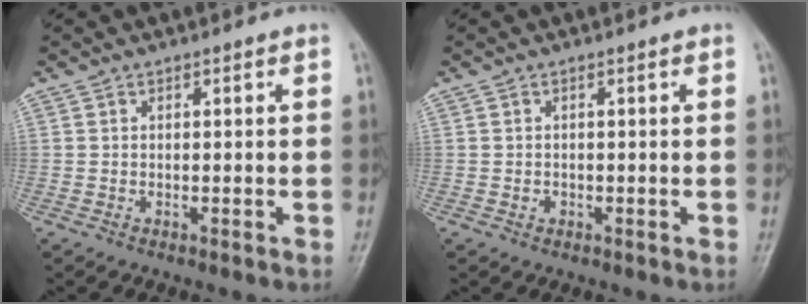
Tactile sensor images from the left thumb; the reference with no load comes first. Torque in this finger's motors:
{"motor_torque": [-0.06, 0.05, 0.06, 0.02, 0.00]}